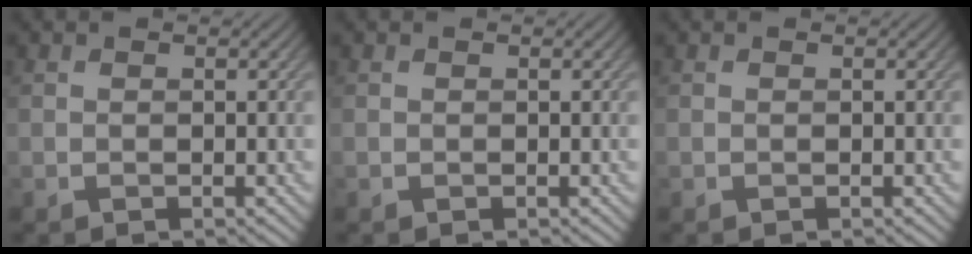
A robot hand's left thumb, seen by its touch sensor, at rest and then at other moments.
{"total": 0.0}
{"total": 0.0}